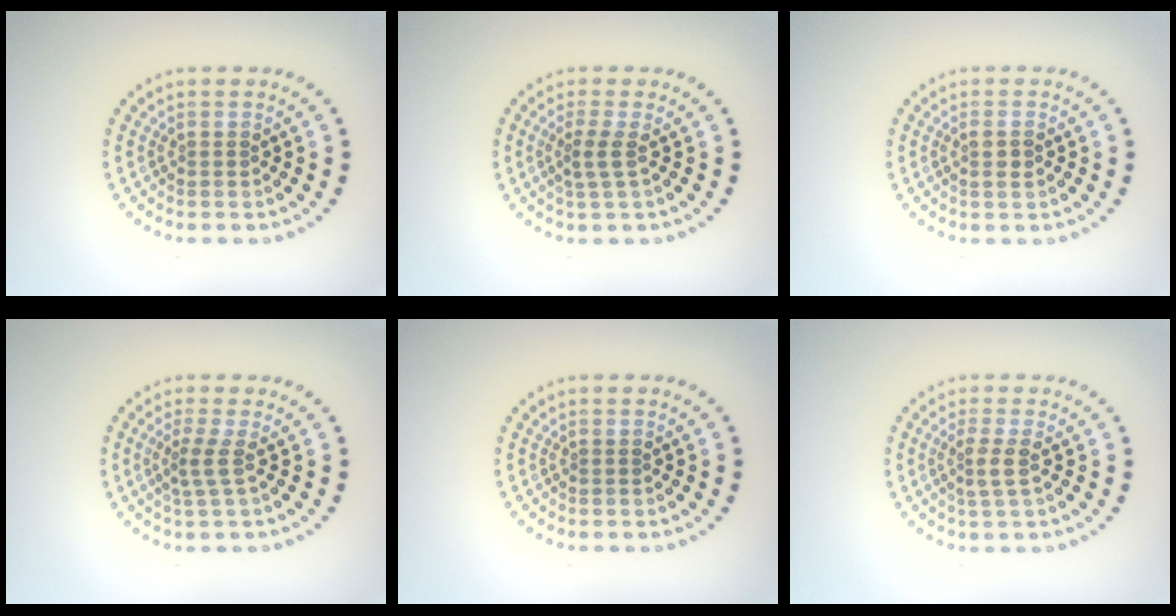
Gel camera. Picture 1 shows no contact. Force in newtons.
{"total": 1.9, "press": 1.5, "slide": 1.3}
{"total": 1.2, "press": 1.1, "slide": 0.5}
{"total": 1.9, "press": 1.2, "slide": 1.5}
{"total": 0.0}
{"total": 1.9, "press": 1.5, "slide": 1.2}